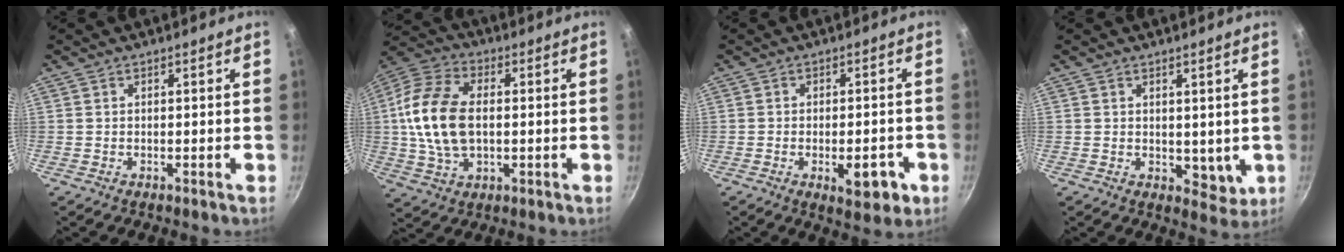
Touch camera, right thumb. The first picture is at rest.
{"total": 15.4, "force": [0.4, 9.4, 12.2], "torque": [-0.231, 0.017, -0.003]}
{"total": 7.9, "force": [-2.8, 3.6, 6.5], "torque": [-0.059, 0.008, -0.032]}
{"total": 4.9, "force": [1.1, 3.3, 3.4], "torque": [-0.039, -0.016, 0.021]}